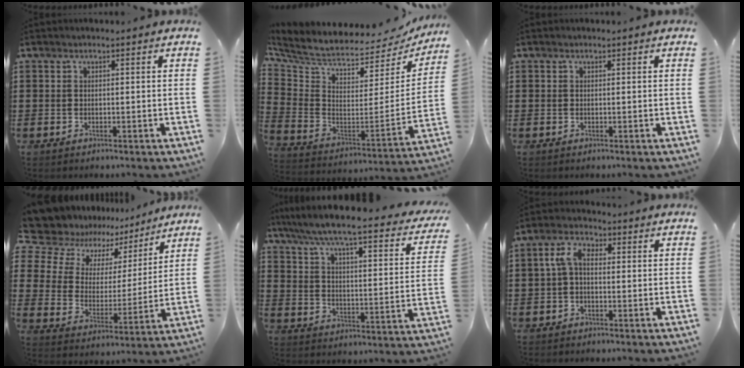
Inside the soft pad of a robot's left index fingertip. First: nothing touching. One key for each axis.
{"total": 5.5, "fx": 5.0, "fy": 1.2, "fz": 2.0, "tx": -0.071, "ty": -0.060, "tz": 0.080}
{"total": 0.0}
{"total": 8.3, "fx": 7.0, "fy": 4.5, "fz": 0.7, "tx": -0.066, "ty": -0.050, "tz": 0.127}
{"total": 5.6, "fx": 4.8, "fy": -0.5, "fz": 2.9, "tx": -0.081, "ty": -0.049, "tz": 0.072}
{"total": 5.0, "fx": 0.0, "fy": 2.7, "fz": 4.2, "tx": -0.104, "ty": 0.007, "tz": -0.008}